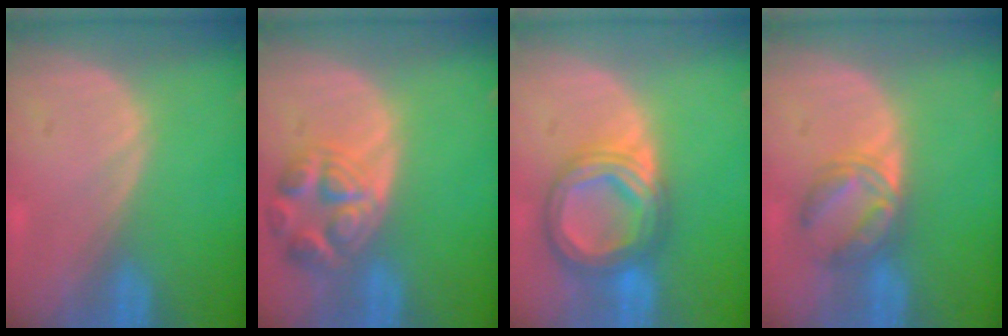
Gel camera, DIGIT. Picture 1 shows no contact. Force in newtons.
{"total": 7.7, "press": 6.8, "slide": 3.5}
{"total": 8.7, "press": 8.6, "slide": 0.8}
{"total": 5.6, "press": 5.5, "slide": 1.0}